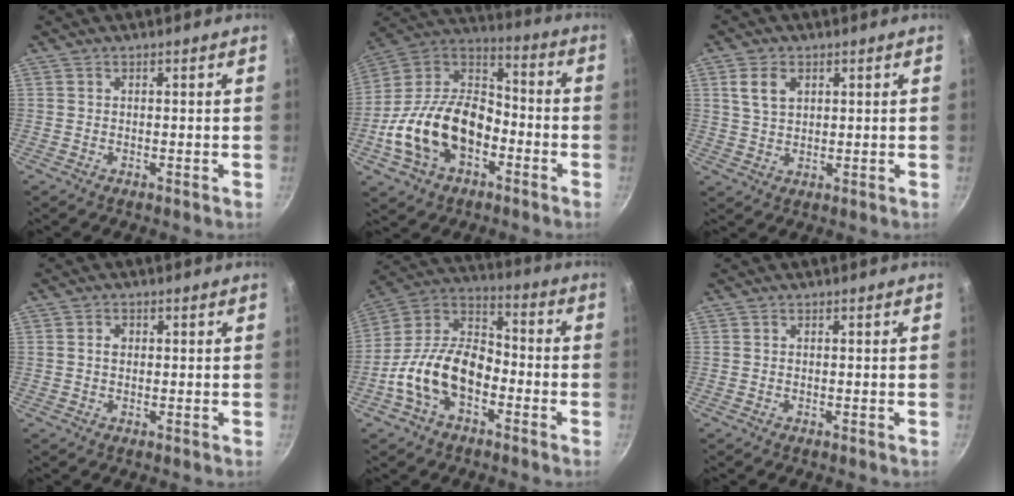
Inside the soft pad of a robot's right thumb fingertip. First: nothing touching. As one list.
[{"total": 21.5, "force": [-6.7, 13.8, 15.0], "torque": [-0.253, 0.058, -0.133]}, {"total": 5.0, "force": [1.8, 3.5, 3.1], "torque": [-0.045, -0.003, 0.038]}, {"total": 1.8, "force": [0.2, 1.4, 1.1], "torque": [-0.016, 0.005, 0.003]}, {"total": 16.4, "force": [-5.6, 10.0, 11.6], "torque": [-0.183, 0.056, -0.123]}, {"total": 0.0}]